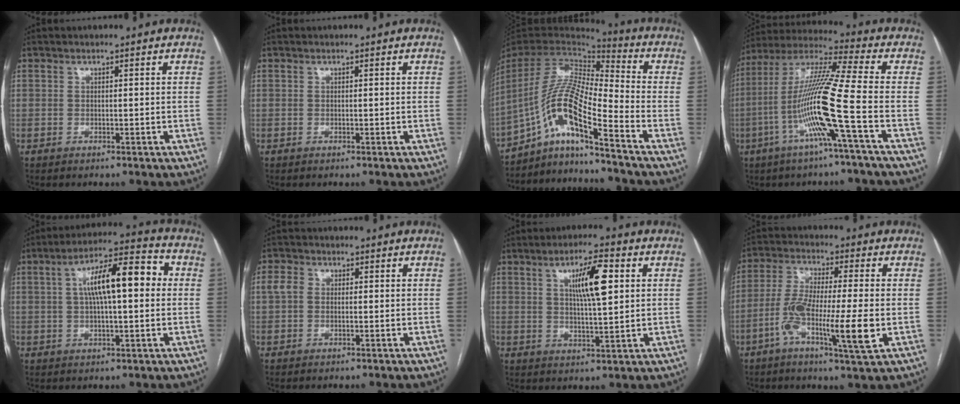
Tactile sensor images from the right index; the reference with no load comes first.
{"total": 0.0}
{"total": 13.7, "force": [-8.7, 0.2, 10.6], "torque": [-0.217, 0.008, -0.161]}
{"total": 15.2, "force": [-4.9, -1.8, 14.3], "torque": [-0.285, -0.003, -0.103]}
{"total": 12.7, "force": [2.0, 3.1, 12.1], "torque": [-0.205, 0.040, 0.027]}
{"total": 2.9, "force": [0.1, 2.2, 1.9], "torque": [-0.055, 0.015, -0.001]}
{"total": 8.6, "force": [2.7, 1.4, 8.0], "torque": [-0.139, 0.007, 0.046]}
{"total": 12.3, "force": [-3.6, 0.7, 11.7], "torque": [-0.226, -0.009, -0.070]}